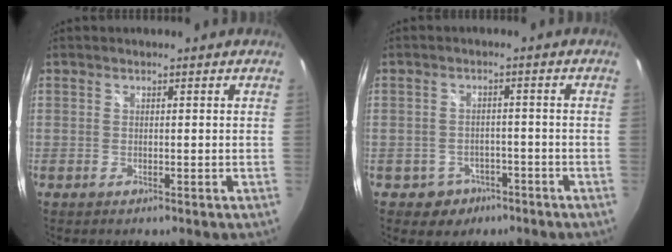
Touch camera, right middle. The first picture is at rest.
{"total": 5.1, "force": [-2.8, 4.2, 0.8], "torque": [-0.029, 0.011, -0.032]}